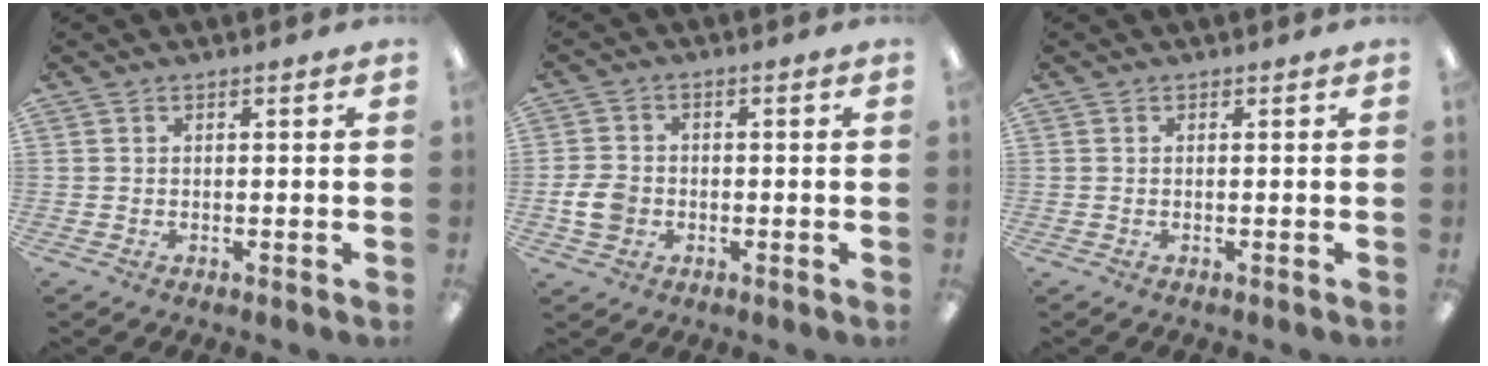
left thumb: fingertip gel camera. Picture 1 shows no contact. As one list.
[{"total": 5.8, "force": [-1.2, 4.7, 3.3], "torque": [-0.069, 0.002, -0.024]}, {"total": 0.0}]